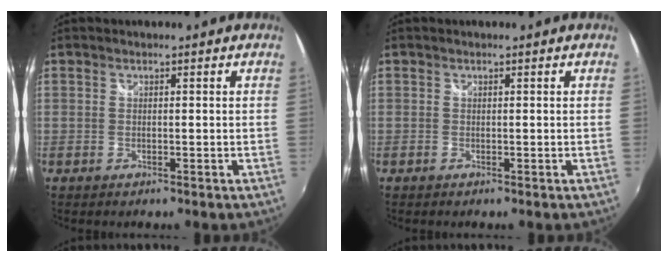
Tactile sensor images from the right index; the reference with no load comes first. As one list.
[{"total": 0.0}]